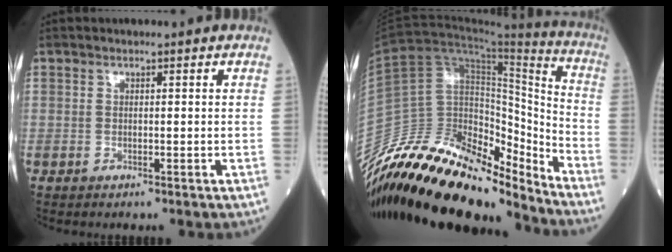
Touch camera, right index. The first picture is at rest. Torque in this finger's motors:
{"motor_torque": [1.14, -0.99, 0.52, 0.12]}